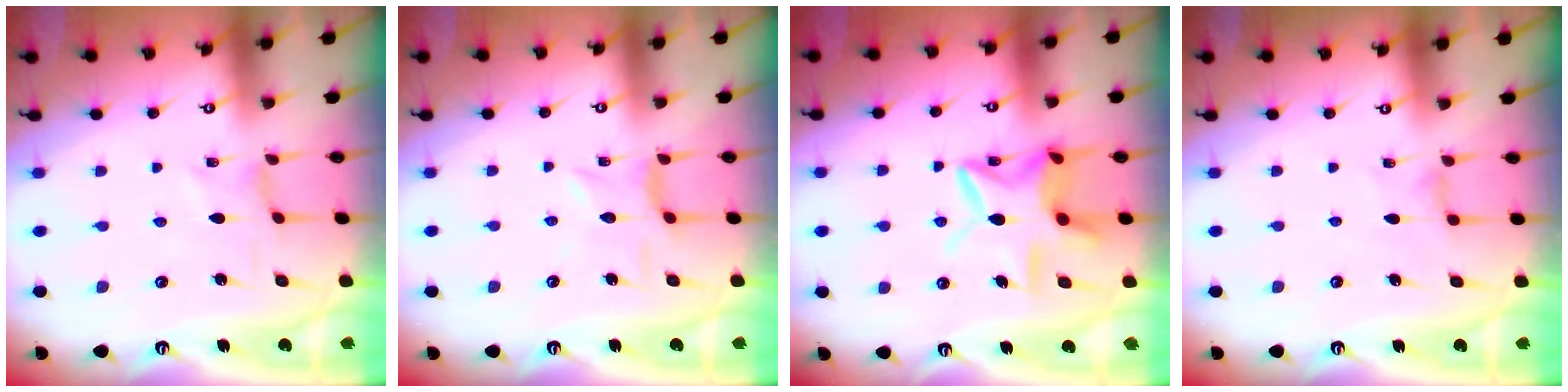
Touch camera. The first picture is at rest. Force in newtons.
{"total": 2.4, "press": 2.4, "slide": 0.1}
{"total": 12.5, "press": 12.5, "slide": 1.1}
{"total": 2.3, "press": 2.3, "slide": 0.4}